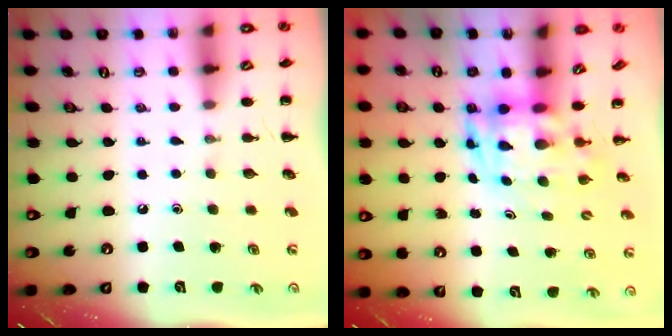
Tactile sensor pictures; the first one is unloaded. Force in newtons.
{"total": 4.0, "press": 3.9, "slide": 0.8}